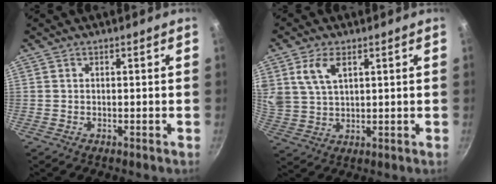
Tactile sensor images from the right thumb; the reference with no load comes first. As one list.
[{"total": 7.1, "force": [3.2, 4.1, 4.8], "torque": [-0.086, -0.011, 0.067]}]